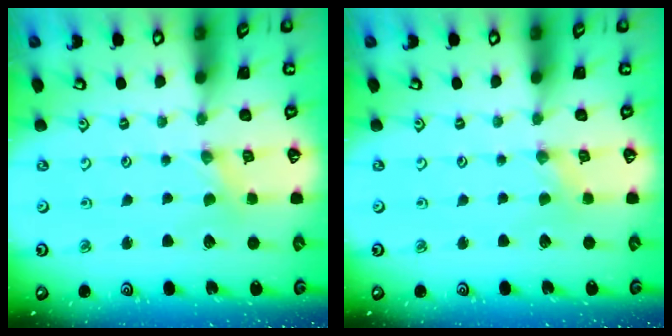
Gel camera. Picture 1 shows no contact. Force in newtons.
{"total": 0.0}